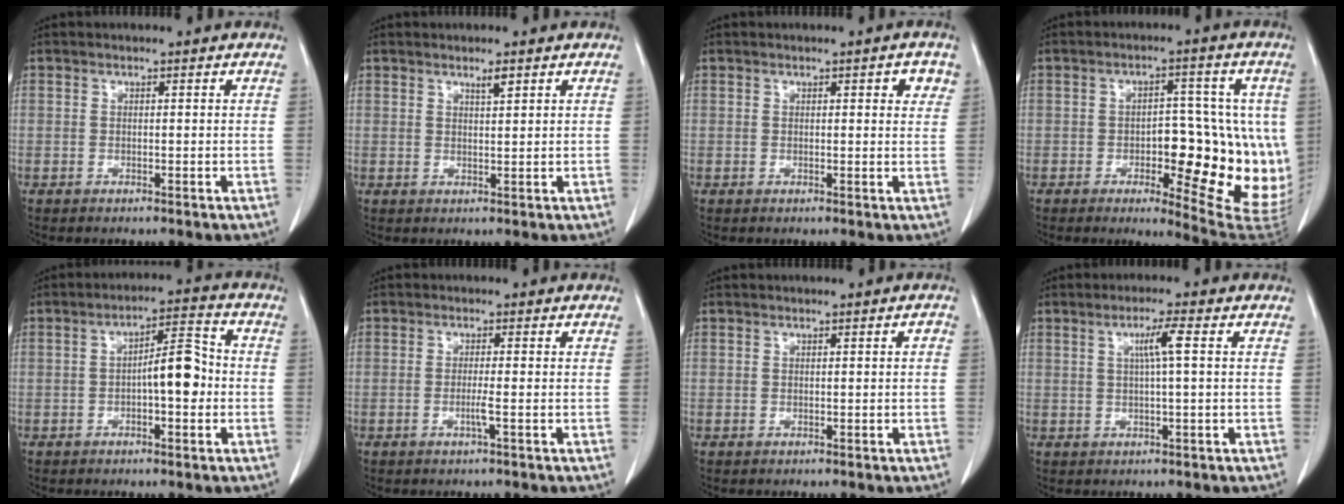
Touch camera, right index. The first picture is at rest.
{"total": 1.5, "force": [1.1, 0.1, 1.1], "torque": [-0.021, -0.003, 0.020]}
{"total": 2.5, "force": [1.1, 0.8, 2.1], "torque": [-0.018, 0.001, 0.010]}
{"total": 15.8, "force": [-1.9, 5.3, 14.8], "torque": [-0.146, 0.006, -0.009]}
{"total": 6.7, "force": [-1.0, 1.8, 6.4], "torque": [-0.099, 0.022, -0.017]}
{"total": 1.8, "force": [-0.6, -0.4, 1.6], "torque": [-0.032, -0.002, -0.014]}
{"total": 0.5, "force": [0.0, 0.2, 0.5], "torque": [-0.005, 0.001, 0.001]}
{"total": 3.6, "force": [0.8, -0.5, 3.5], "torque": [-0.064, 0.003, 0.014]}